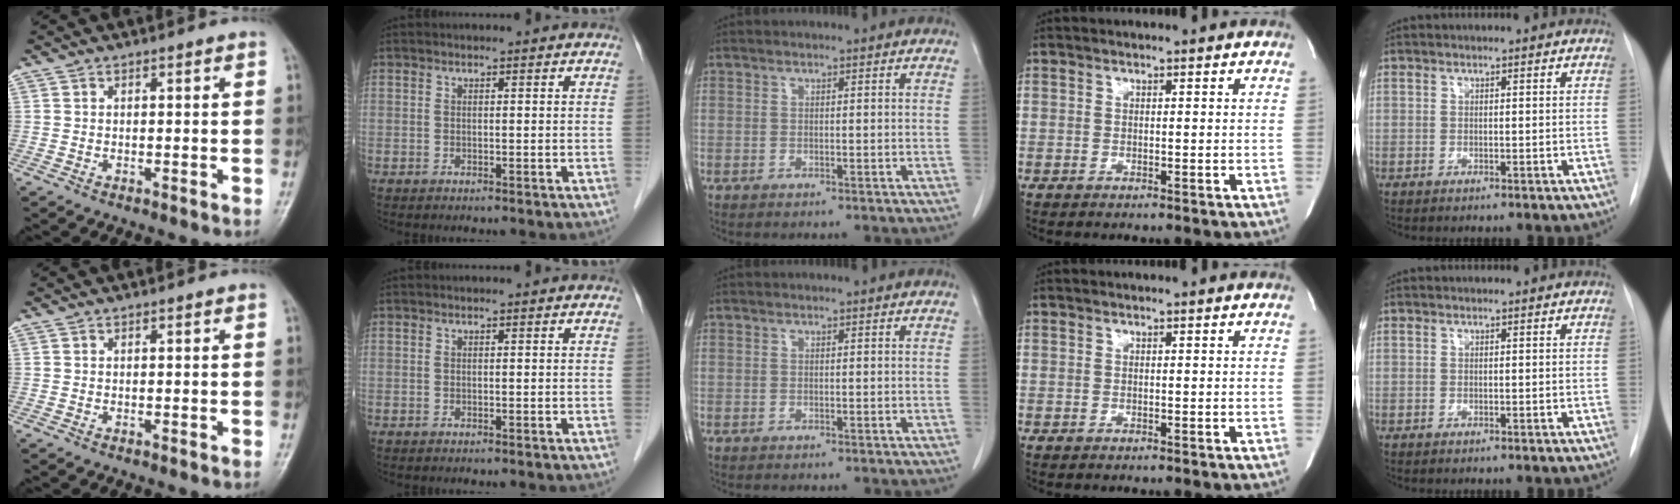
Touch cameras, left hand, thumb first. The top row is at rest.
{}